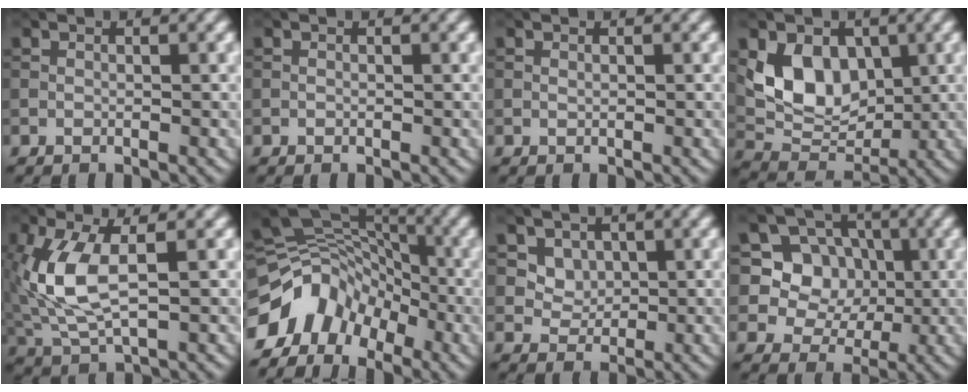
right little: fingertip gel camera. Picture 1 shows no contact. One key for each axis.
{"total": 0.0}
{"total": 0.0}
{"total": 6.3, "fx": 1.4, "fy": 4.7, "fz": 4.0, "tx": -0.066, "ty": -0.013, "tz": 0.026}
{"total": 6.6, "fx": 0.2, "fy": 3.2, "fz": 5.8, "tx": -0.150, "ty": 0.001, "tz": 0.008}
{"total": 7.7, "fx": -4.7, "fy": 5.2, "fz": 3.2, "tx": -0.051, "ty": 0.002, "tz": -0.104}
{"total": 2.7, "fx": 1.1, "fy": 2.2, "fz": 1.1, "tx": -0.028, "ty": -0.019, "tz": 0.045}
{"total": 6.0, "fx": 0.9, "fy": 5.4, "fz": 2.3, "tx": -0.031, "ty": 0.005, "tz": 0.013}